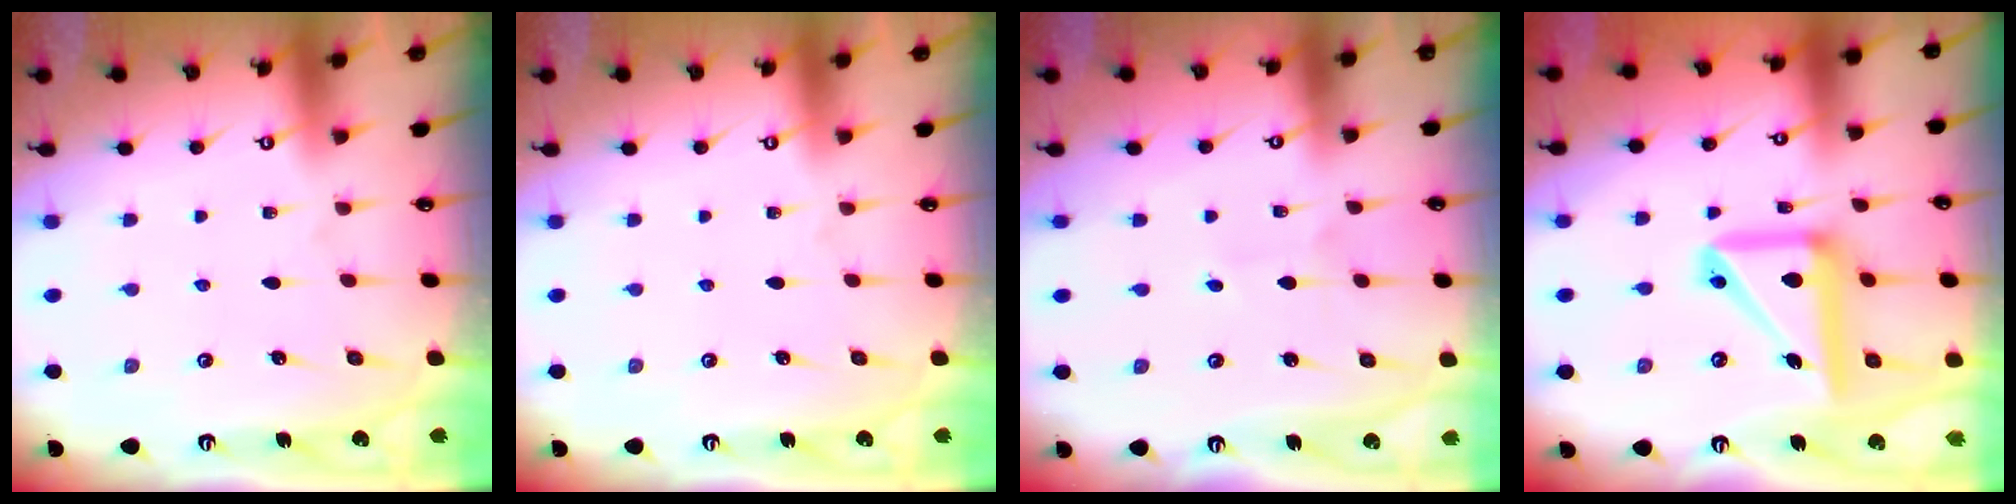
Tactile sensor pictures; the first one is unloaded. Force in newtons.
{"total": 0.0}
{"total": 1.6, "press": 1.6, "slide": 0.1}
{"total": 15.5, "press": 15.3, "slide": 2.5}